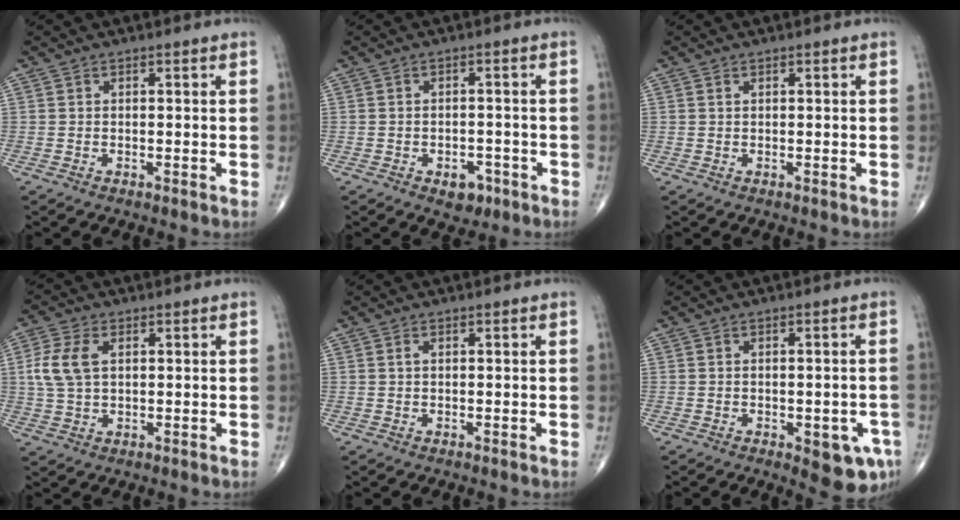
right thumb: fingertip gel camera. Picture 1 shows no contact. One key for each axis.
{"total": 4.4, "fx": -2.3, "fy": 2.8, "fz": 2.5, "tx": -0.017, "ty": 0.013, "tz": -0.026}
{"total": 0.0}
{"total": 6.9, "fx": 1.4, "fy": 4.1, "fz": 5.4, "tx": -0.123, "ty": 0.007, "tz": 0.028}
{"total": 0.6, "fx": 0.2, "fy": 0.3, "fz": 0.5, "tx": -0.012, "ty": 0.005, "tz": 0.004}
{"total": 7.7, "fx": -3.0, "fy": 3.2, "fz": 6.4, "tx": -0.059, "ty": 0.004, "tz": -0.028}